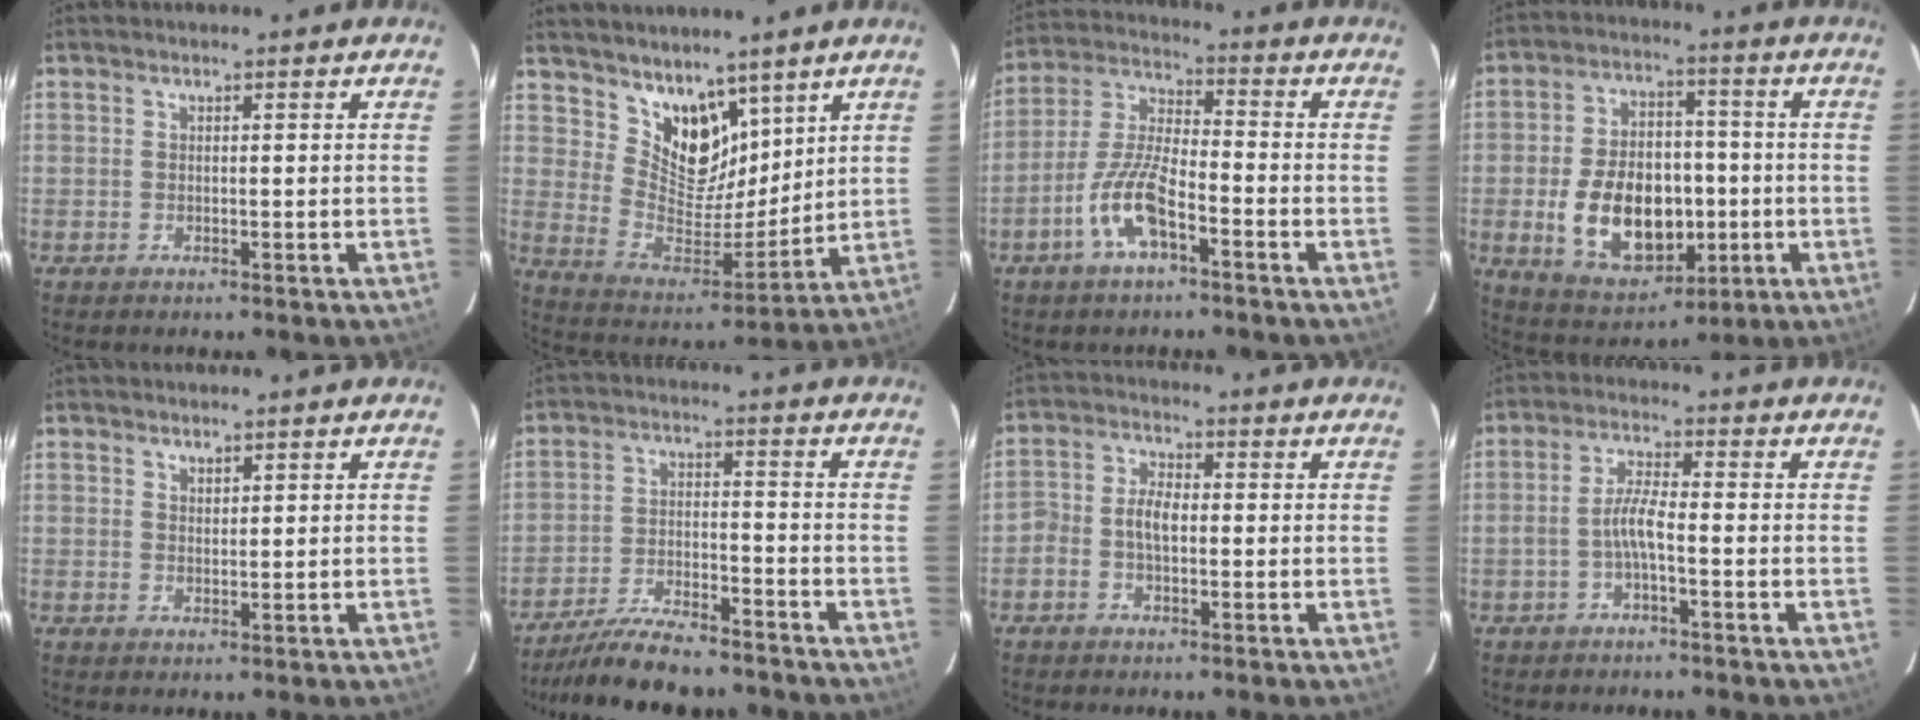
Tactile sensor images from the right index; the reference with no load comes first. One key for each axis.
{"total": 12.3, "fx": 8.5, "fy": 7.0, "fz": 5.5, "tx": -0.096, "ty": -0.006, "tz": 0.168}
{"total": 10.4, "fx": -5.3, "fy": 3.1, "fz": 8.4, "tx": -0.182, "ty": 0.003, "tz": -0.104}
{"total": 17.0, "fx": -3.3, "fy": 11.1, "fz": 12.5, "tx": -0.253, "ty": 0.011, "tz": -0.030}
{"total": 1.3, "fx": 1.2, "fy": 0.5, "fz": 0.3, "tx": -0.003, "ty": 0.001, "tz": 0.021}
{"total": 13.9, "fx": -12.2, "fy": 3.1, "fz": 5.9, "tx": -0.134, "ty": -0.013, "tz": -0.201}
{"total": 4.7, "fx": -0.9, "fy": 3.3, "fz": 3.3, "tx": -0.067, "ty": 0.015, "tz": -0.020}
{"total": 3.9, "fx": -1.7, "fy": 0.5, "fz": 3.5, "tx": -0.075, "ty": 0.009, "tz": -0.033}